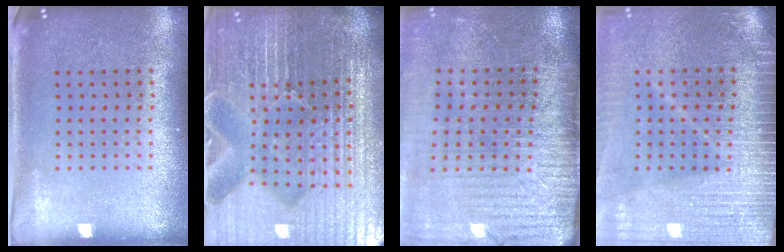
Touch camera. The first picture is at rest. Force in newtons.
{"total": 7.2, "press": 6.3, "slide": 3.4}
{"total": 3.9, "press": 3.4, "slide": 2.0}
{"total": 3.9, "press": 3.4, "slide": 1.9}